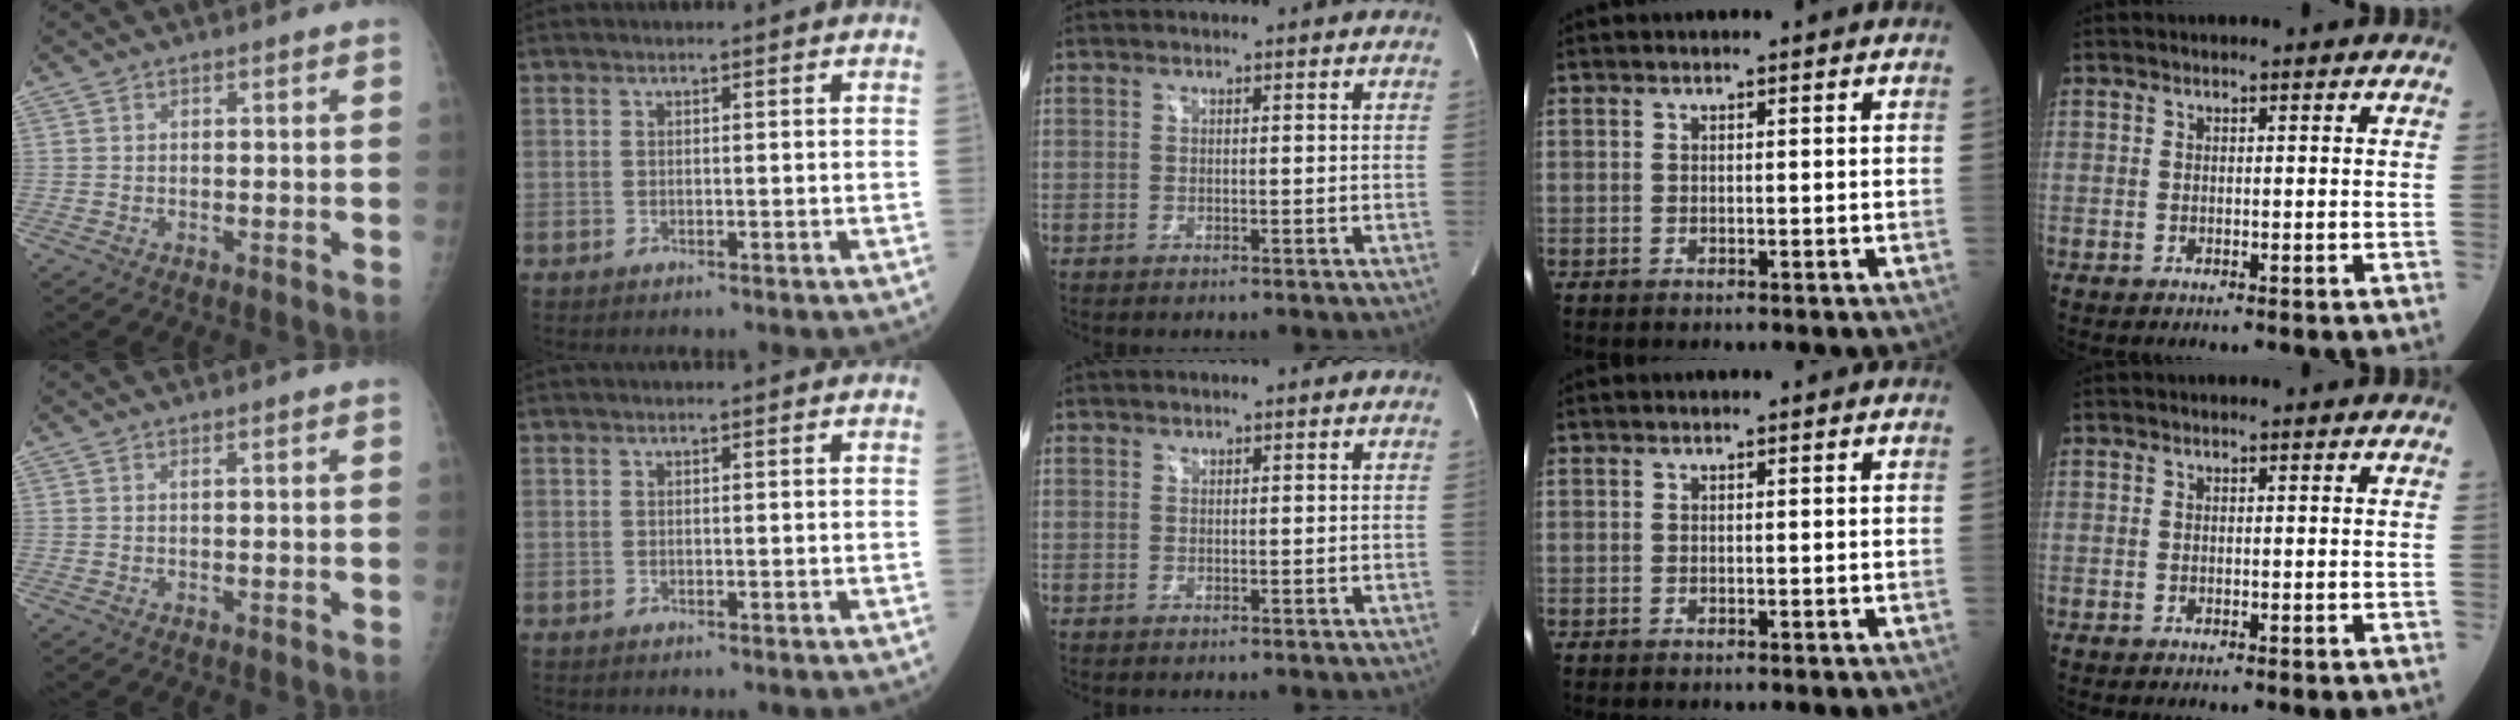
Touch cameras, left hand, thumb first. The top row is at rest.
{}